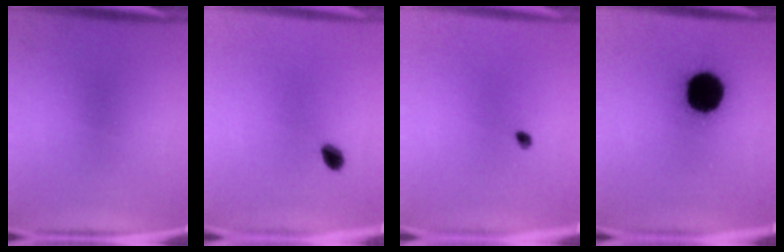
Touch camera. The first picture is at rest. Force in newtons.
{"total": 2.9}
{"total": 1.2}
{"total": 18.5}